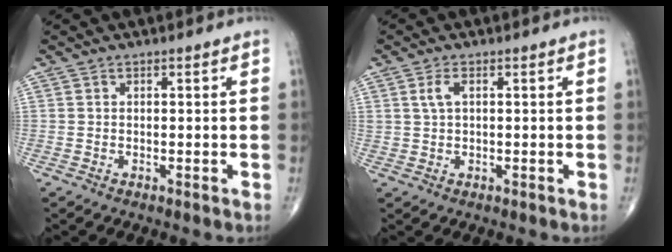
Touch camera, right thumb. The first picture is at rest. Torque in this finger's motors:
{"motor_torque": [0.22, -0.21, 0.28, 0.33, 0.03]}